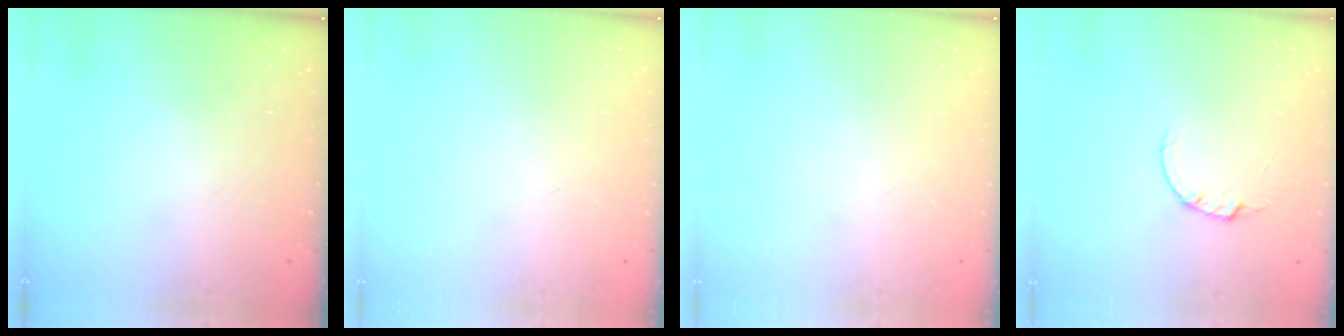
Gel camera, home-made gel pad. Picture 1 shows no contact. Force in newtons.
{"total": 0.0}
{"total": 0.0}
{"total": 2.0, "press": 2.0, "slide": 0.2}